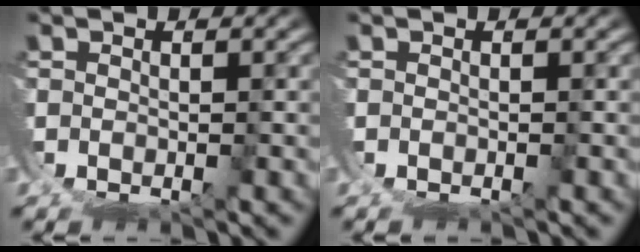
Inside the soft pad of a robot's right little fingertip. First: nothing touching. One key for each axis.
{"total": 0.6, "fx": -0.4, "fy": 0.2, "fz": -0.3, "tx": 0.001, "ty": -0.004, "tz": -0.006}